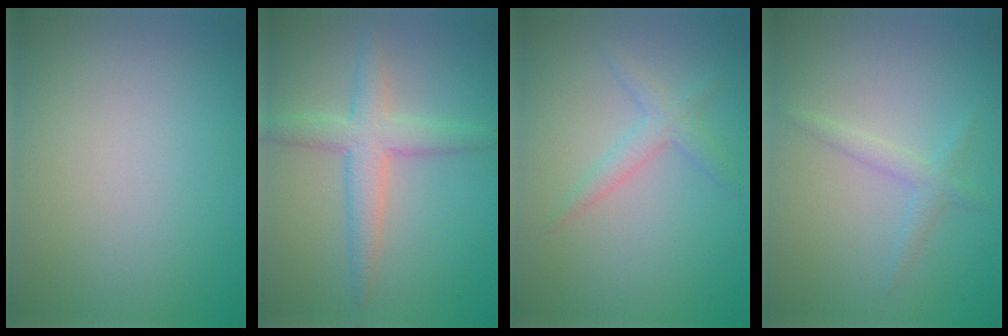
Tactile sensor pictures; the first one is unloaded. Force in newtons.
{"total": 3.7, "press": 3.7, "slide": 0.2}
{"total": 1.9, "press": 1.9, "slide": 0.1}
{"total": 1.5, "press": 1.5, "slide": 0.1}